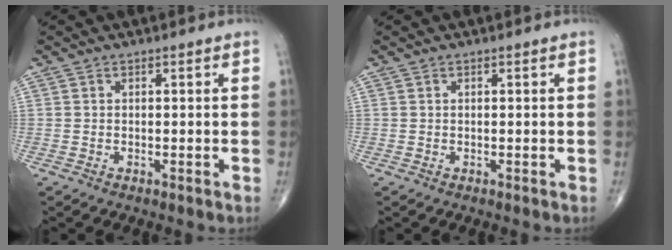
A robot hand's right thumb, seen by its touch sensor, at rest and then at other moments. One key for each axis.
{"total": 0.0}